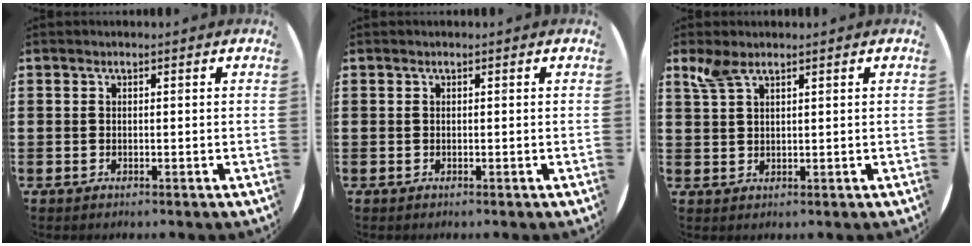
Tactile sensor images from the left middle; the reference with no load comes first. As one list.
[{"total": 0.0}, {"total": 2.5, "force": [1.9, 0.7, 1.4], "torque": [-0.034, 0.002, 0.036]}]